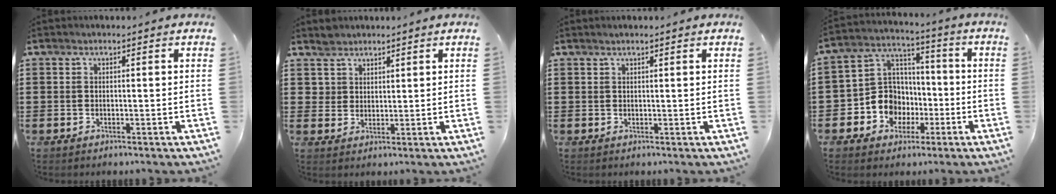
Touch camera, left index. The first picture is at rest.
{"total": 3.3, "force": [2.4, 2.3, -0.3], "torque": [0.001, 0.003, 0.047]}
{"total": 0.8, "force": [0.6, 0.0, 0.6], "torque": [-0.011, -0.001, 0.012]}
{"total": 9.2, "force": [-2.5, 8.5, 2.6], "torque": [-0.096, 0.009, -0.044]}